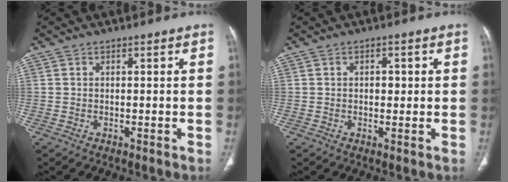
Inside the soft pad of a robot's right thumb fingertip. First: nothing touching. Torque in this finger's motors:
{"motor_torque": [-0.19, -0.06, 0.07, 0.38, -0.02]}